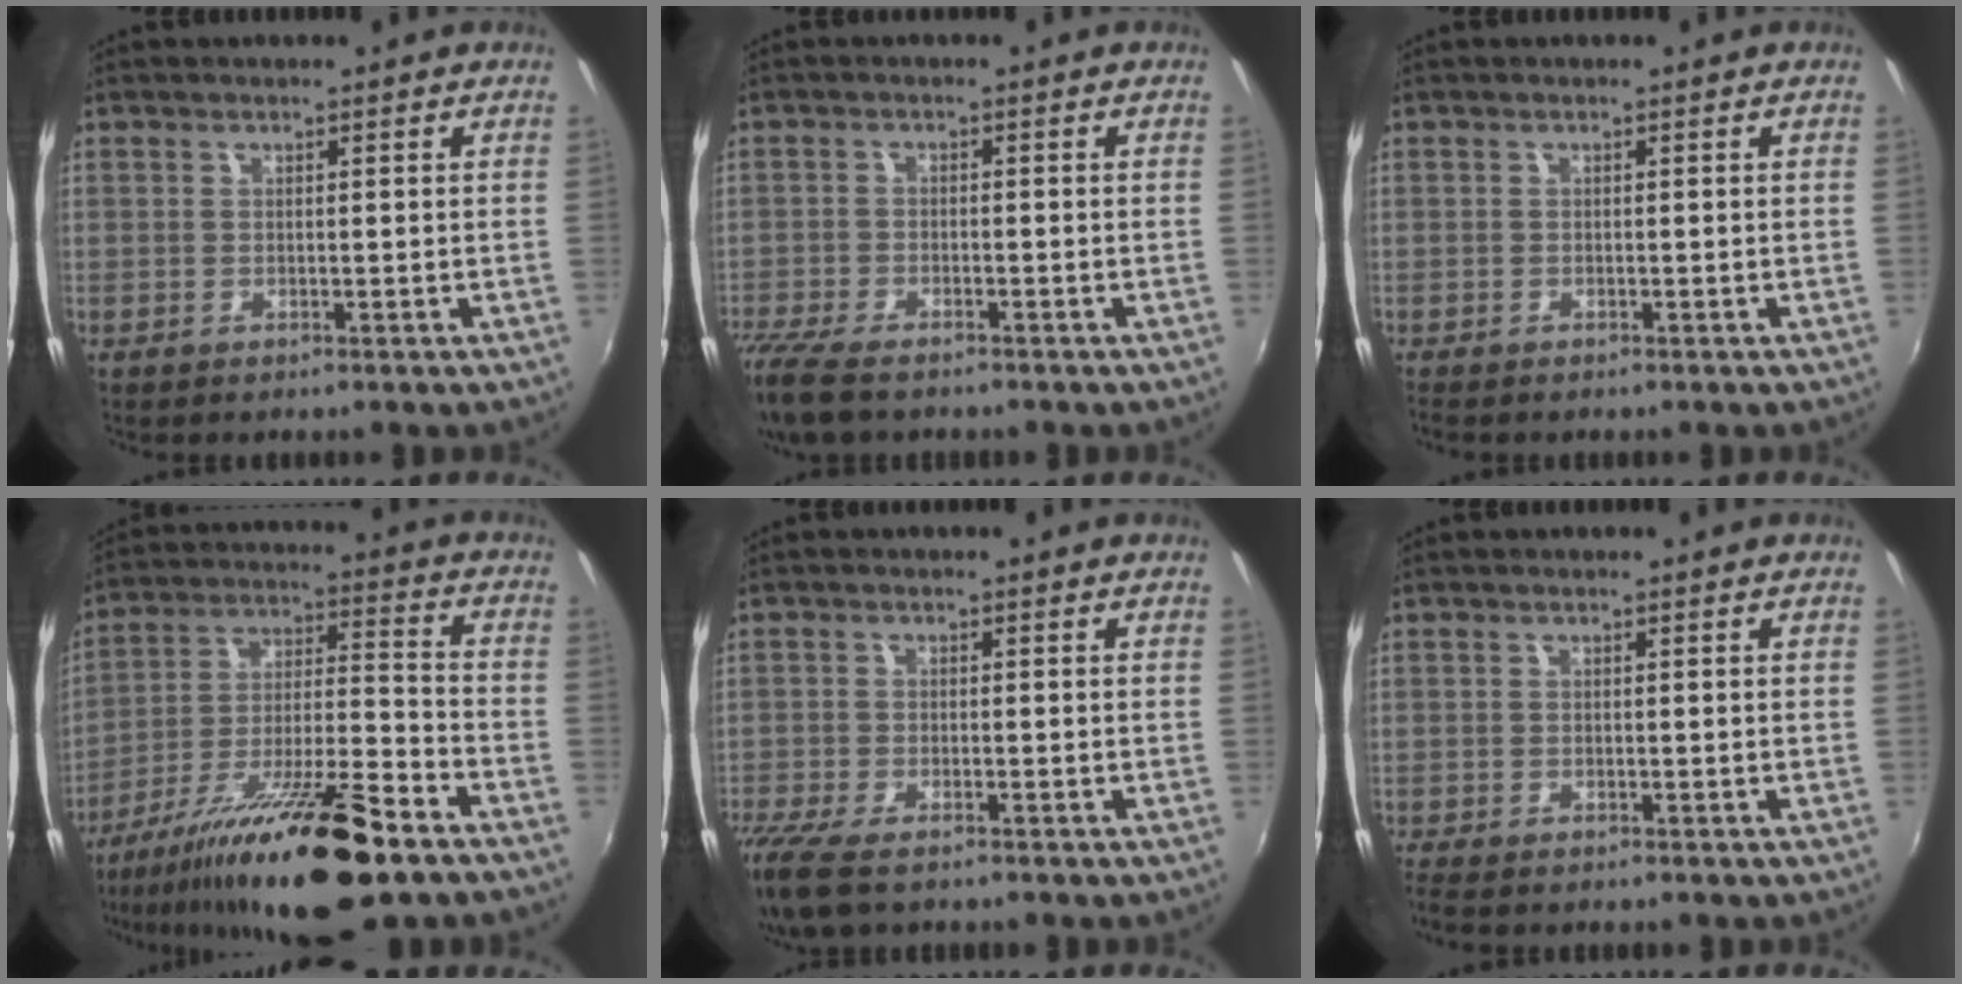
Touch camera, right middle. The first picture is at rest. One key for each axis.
{"total": 10.3, "fx": -8.1, "fy": 3.2, "fz": 5.5, "tx": -0.146, "ty": -0.044, "tz": -0.151}
{"total": 0.9, "fx": -0.8, "fy": 0.1, "fz": 0.3, "tx": -0.008, "ty": -0.005, "tz": -0.012}
{"total": 21.9, "fx": -14.9, "fy": 3.4, "fz": 15.6, "tx": -0.274, "ty": -0.030, "tz": -0.253}
{"total": 9.2, "fx": -6.9, "fy": 2.7, "fz": 5.5, "tx": -0.137, "ty": -0.043, "tz": -0.129}
{"total": 2.3, "fx": -2.0, "fy": 0.4, "fz": 1.2, "tx": -0.027, "ty": -0.012, "tz": -0.034}